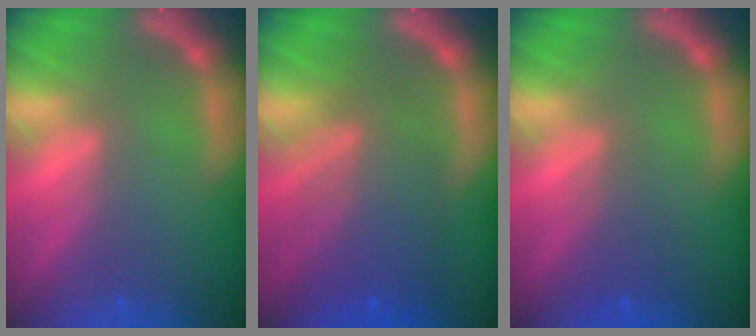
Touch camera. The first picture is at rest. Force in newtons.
{"total": 7.1}
{"total": 2.0}